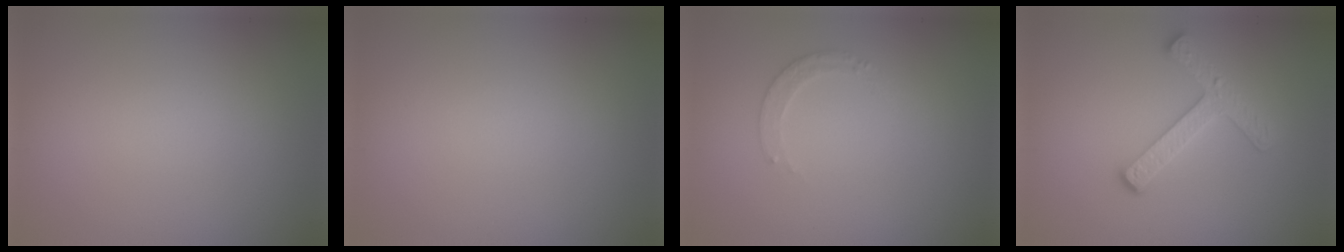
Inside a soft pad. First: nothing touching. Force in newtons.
{"total": 0.0}
{"total": 1.5, "press": 1.5, "slide": 0.2}
{"total": 3.7, "press": 3.0, "slide": 2.1}